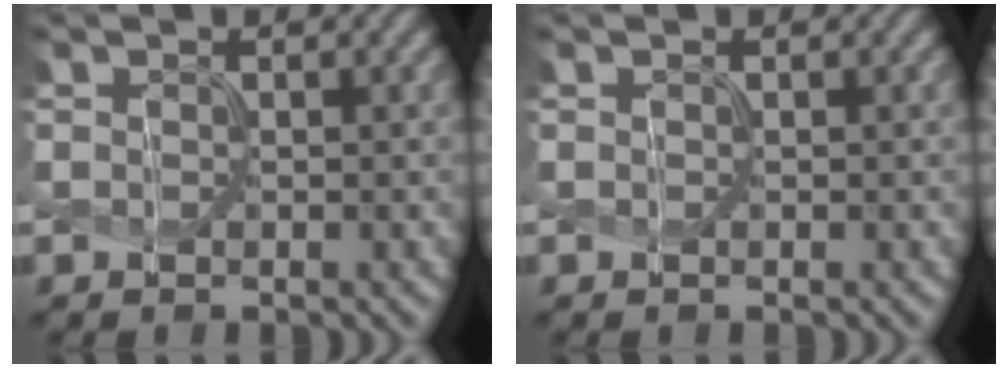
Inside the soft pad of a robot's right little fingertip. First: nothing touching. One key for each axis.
{"total": 0.0}